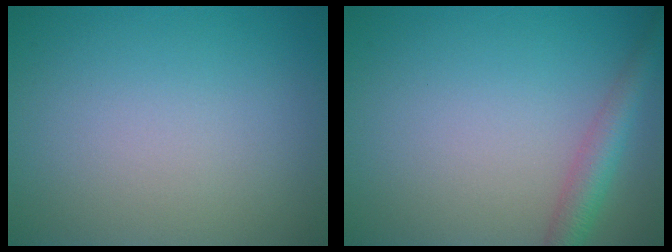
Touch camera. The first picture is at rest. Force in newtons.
{"total": 3.1, "press": 3.1, "slide": 0.2}